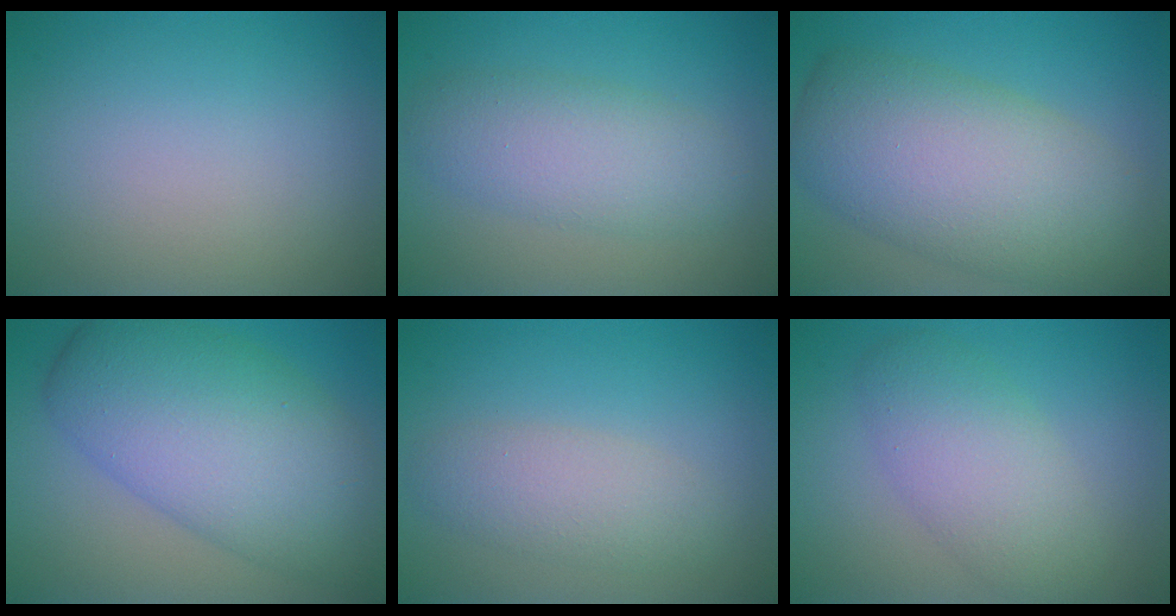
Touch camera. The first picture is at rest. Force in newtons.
{"total": 5.3, "press": 5.3, "slide": 0.1}
{"total": 10.0, "press": 10.0, "slide": 0.5}
{"total": 10.6, "press": 10.6, "slide": 0.2}
{"total": 3.0, "press": 3.0, "slide": 0.2}
{"total": 4.6, "press": 4.5, "slide": 0.6}